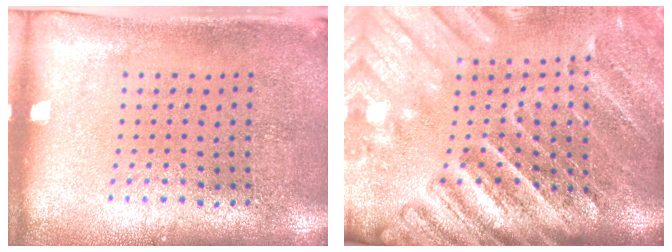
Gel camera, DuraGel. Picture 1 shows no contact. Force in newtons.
{"total": 4.3, "press": 3.6, "slide": 2.5}